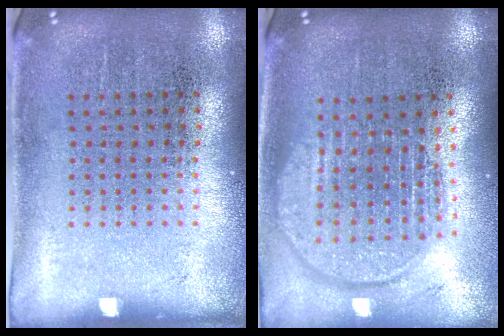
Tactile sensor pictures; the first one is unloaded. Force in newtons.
{"total": 1.9, "press": 1.6, "slide": 0.9}